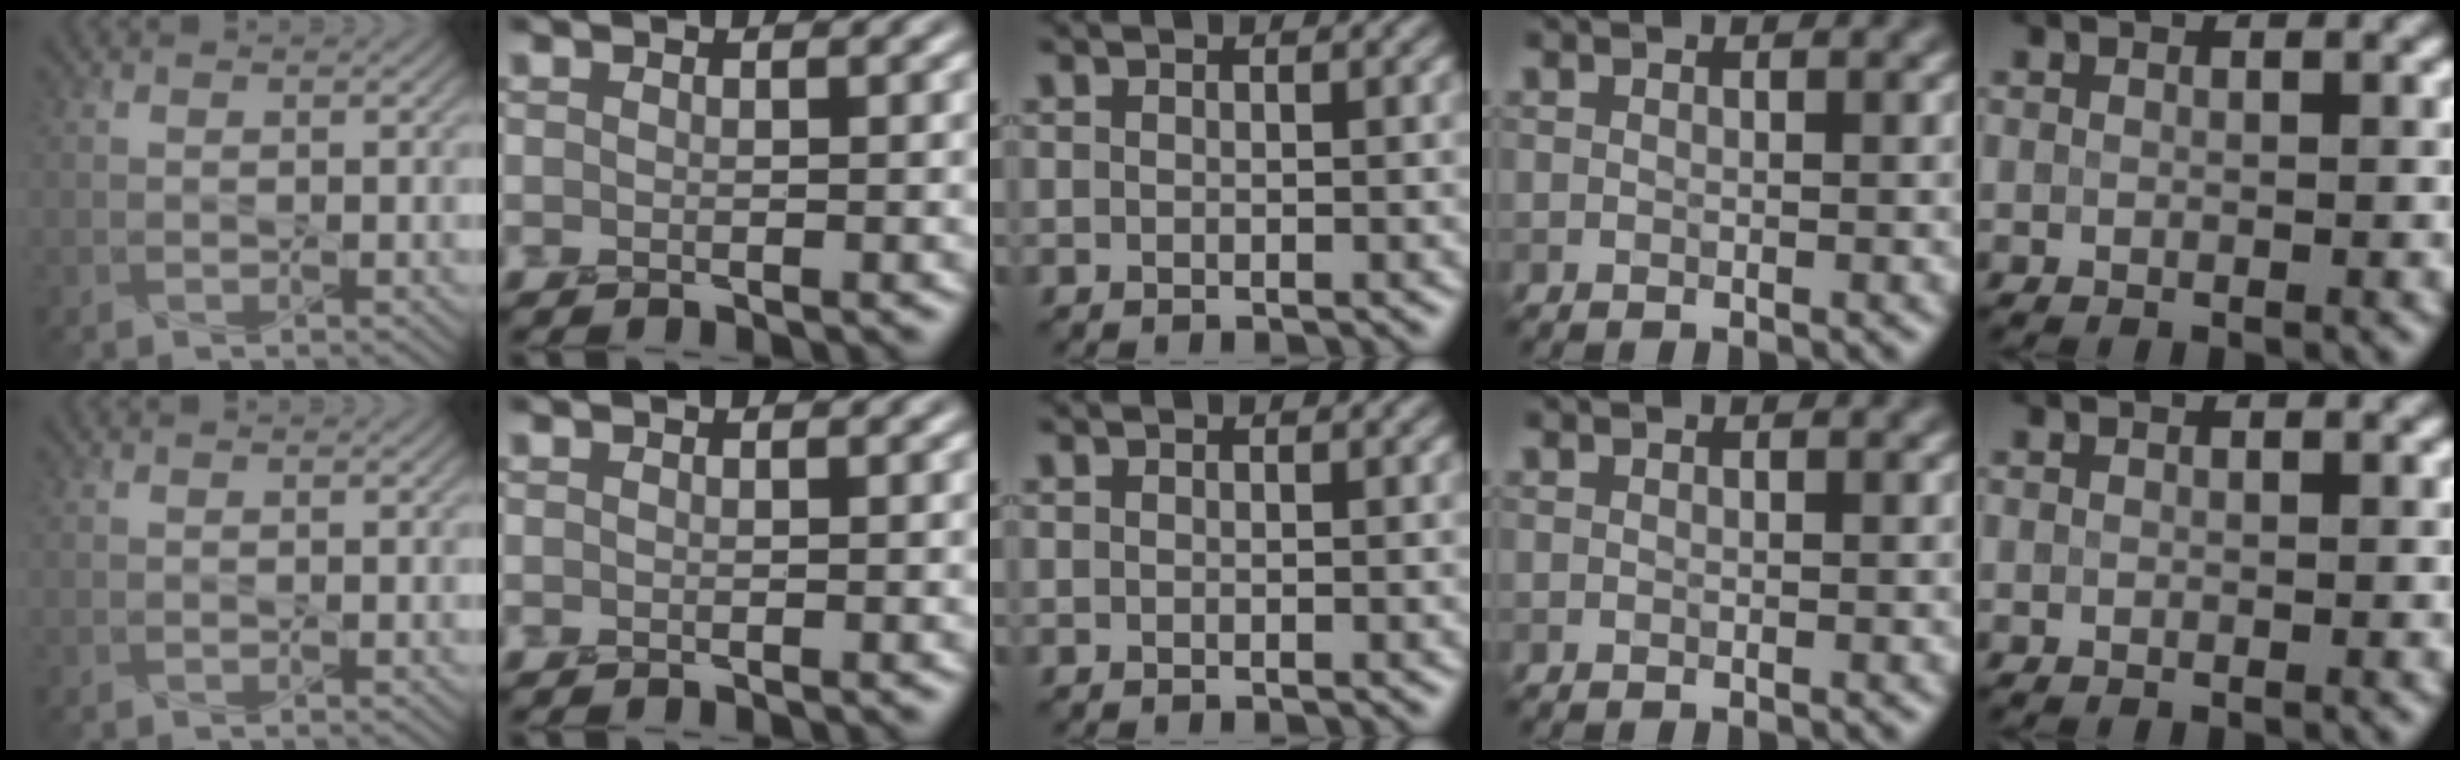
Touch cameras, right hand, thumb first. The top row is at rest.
{}